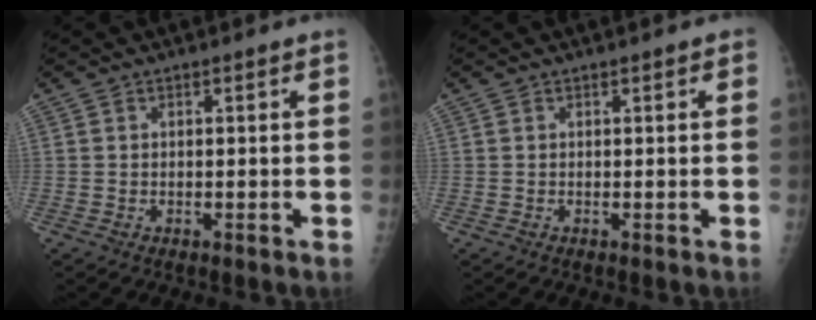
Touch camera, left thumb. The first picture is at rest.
{"total": 0.9, "force": [0.3, 0.3, 0.8], "torque": [-0.011, 0.003, 0.002]}